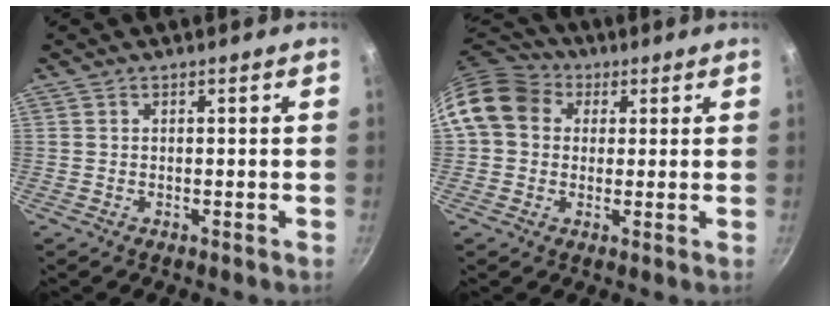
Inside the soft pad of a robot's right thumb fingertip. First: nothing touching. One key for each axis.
{"total": 12.3, "fx": 3.0, "fy": 10.2, "fz": 6.3, "tx": -0.094, "ty": 0.026, "tz": 0.036}